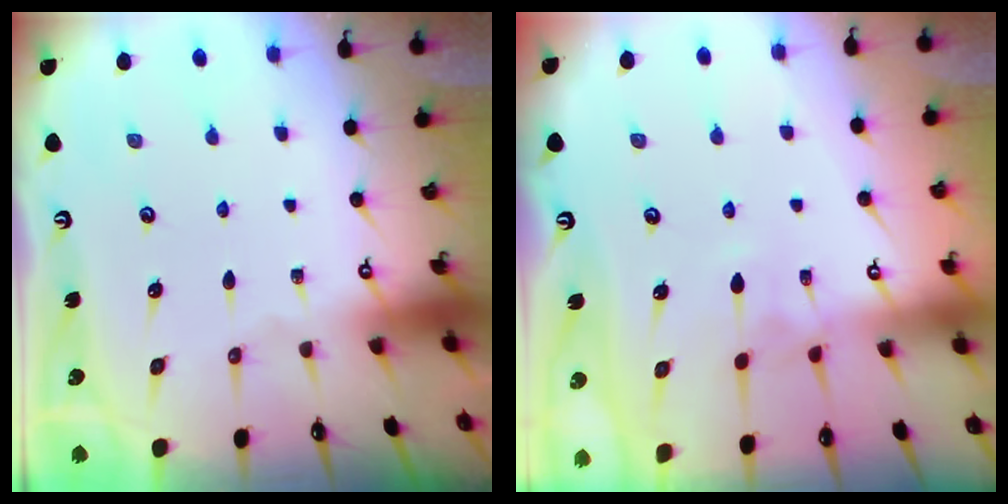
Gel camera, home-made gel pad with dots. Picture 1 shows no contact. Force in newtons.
{"total": 2.4, "press": 2.3, "slide": 0.7}